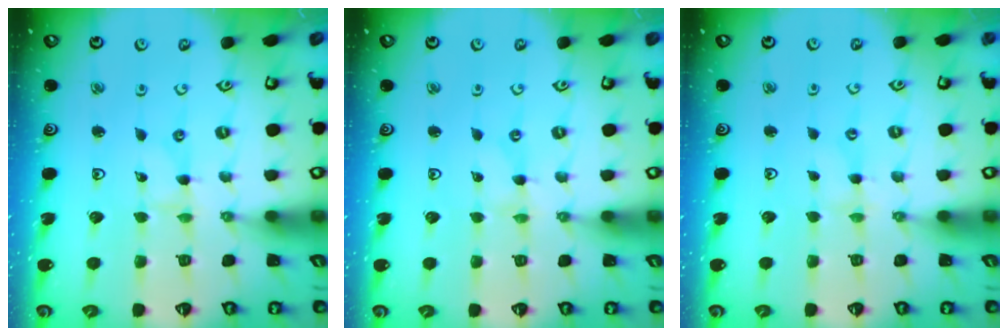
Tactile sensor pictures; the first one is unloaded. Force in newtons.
{"total": 0.0}
{"total": 1.8, "press": 1.8, "slide": 0.3}